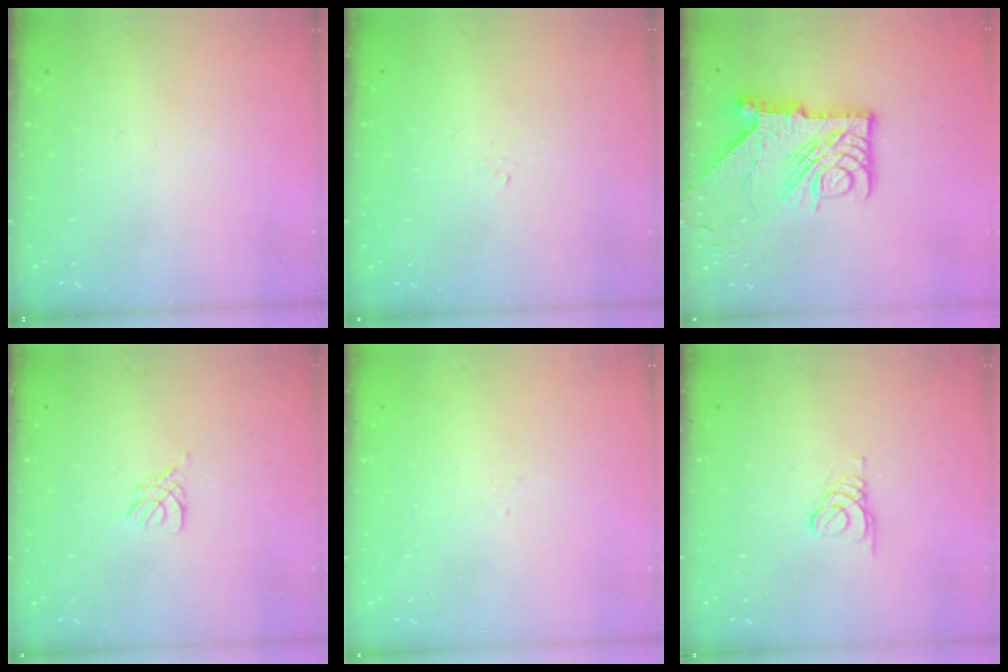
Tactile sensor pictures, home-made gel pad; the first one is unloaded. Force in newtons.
{"total": 1.2, "press": 1.2, "slide": 0.4}
{"total": 15.2, "press": 15.1, "slide": 1.8}
{"total": 2.4, "press": 2.3, "slide": 0.5}
{"total": 1.6, "press": 1.5, "slide": 0.4}
{"total": 1.6, "press": 1.5, "slide": 0.2}